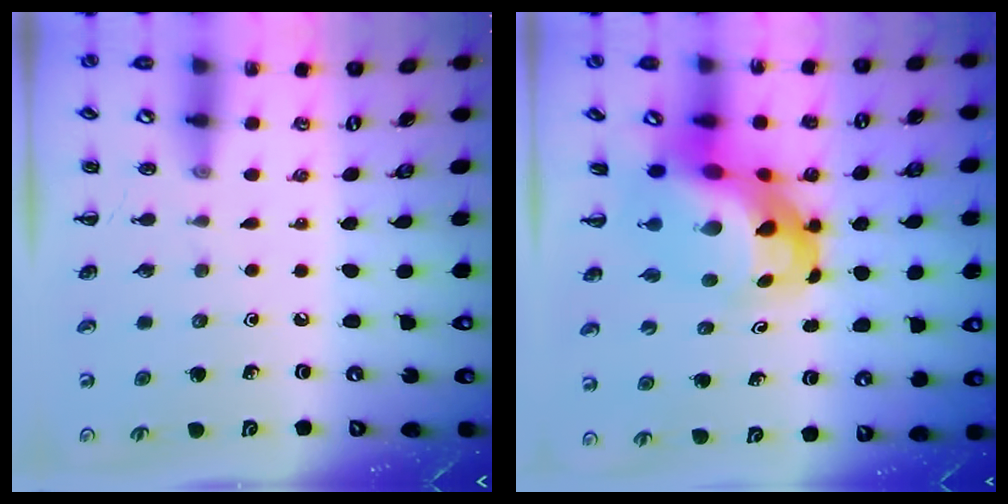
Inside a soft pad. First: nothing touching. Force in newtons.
{"total": 10.3, "press": 9.8, "slide": 3.0}